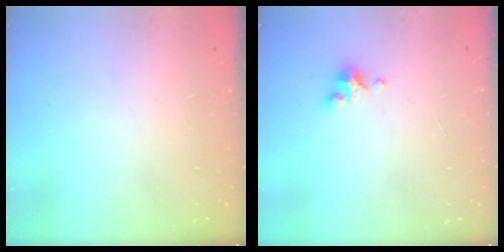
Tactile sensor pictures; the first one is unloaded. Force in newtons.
{"total": 3.3, "press": 3.3, "slide": 0.3}